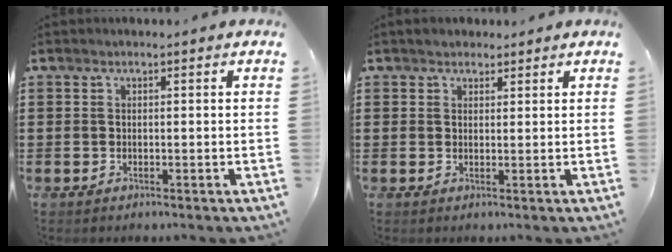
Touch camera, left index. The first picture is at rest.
{"total": 1.7, "force": [1.5, 0.9, 0.0], "torque": [-0.005, 0.007, 0.029]}